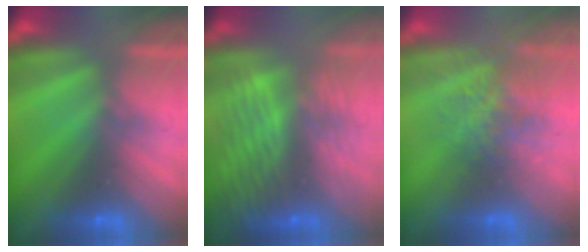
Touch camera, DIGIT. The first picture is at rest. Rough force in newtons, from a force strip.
{"total": 7.7}
{"total": 3.5}